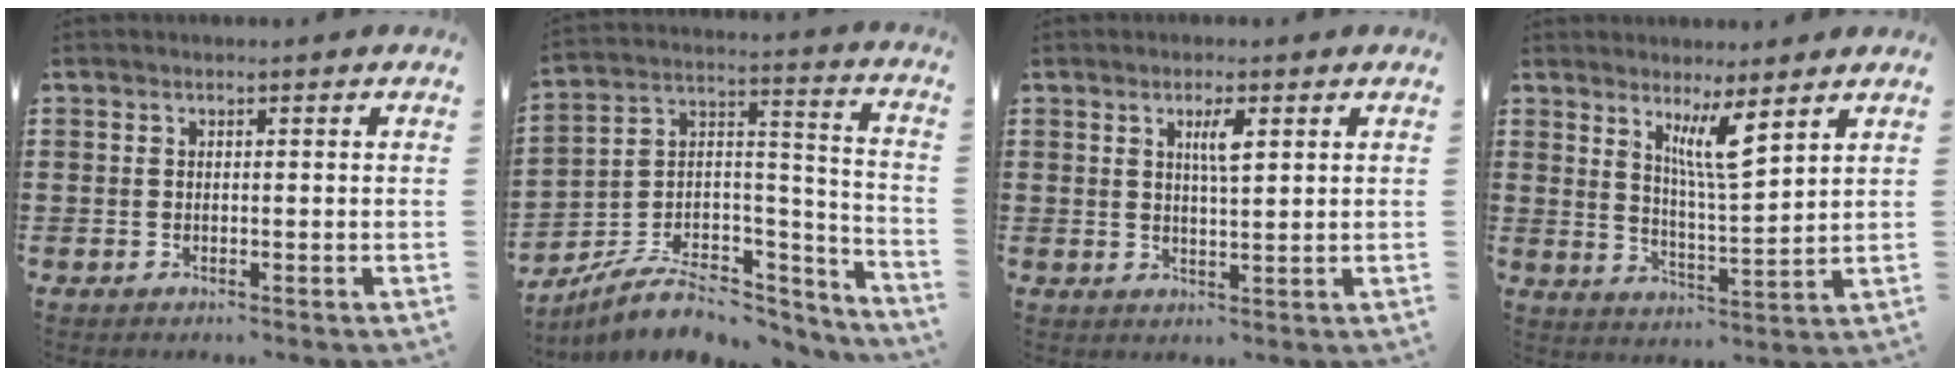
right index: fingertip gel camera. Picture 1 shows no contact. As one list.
[{"total": 7.8, "force": [-5.5, 4.1, 3.7], "torque": [-0.075, 0.011, -0.101]}, {"total": 3.3, "force": [1.3, 0.7, 3.0], "torque": [-0.055, 0.002, 0.017]}, {"total": 6.9, "force": [4.2, 0.9, 5.4], "torque": [-0.108, -0.012, 0.069]}]